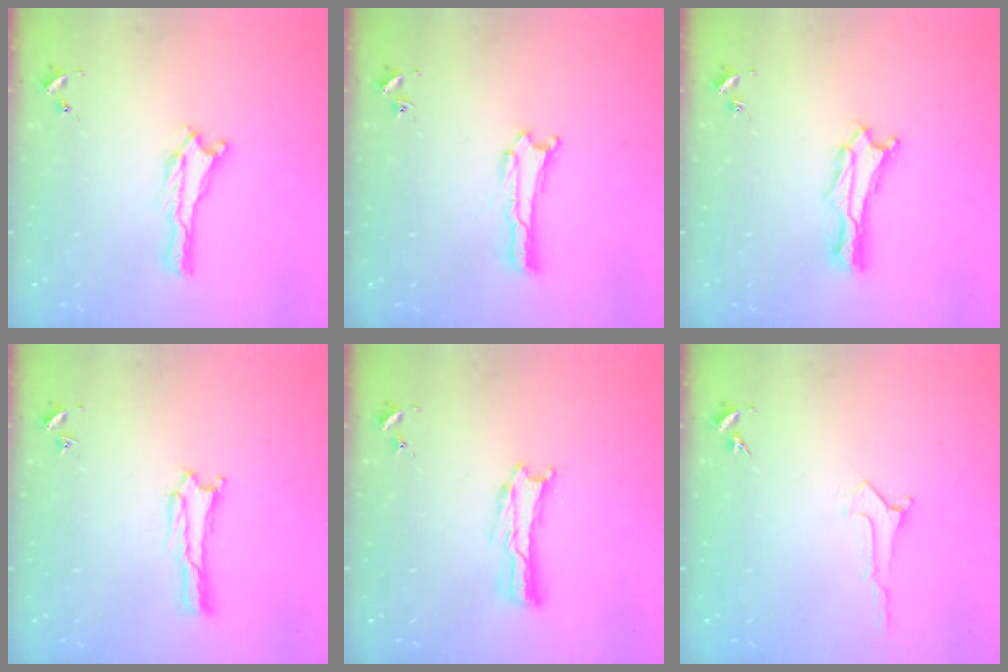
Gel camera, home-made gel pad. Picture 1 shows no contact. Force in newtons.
{"total": 0.0}
{"total": 1.9, "press": 1.9, "slide": 0.2}
{"total": 1.9, "press": 1.9, "slide": 0.1}
{"total": 0.8, "press": 0.8, "slide": 0.2}
{"total": 0.0}